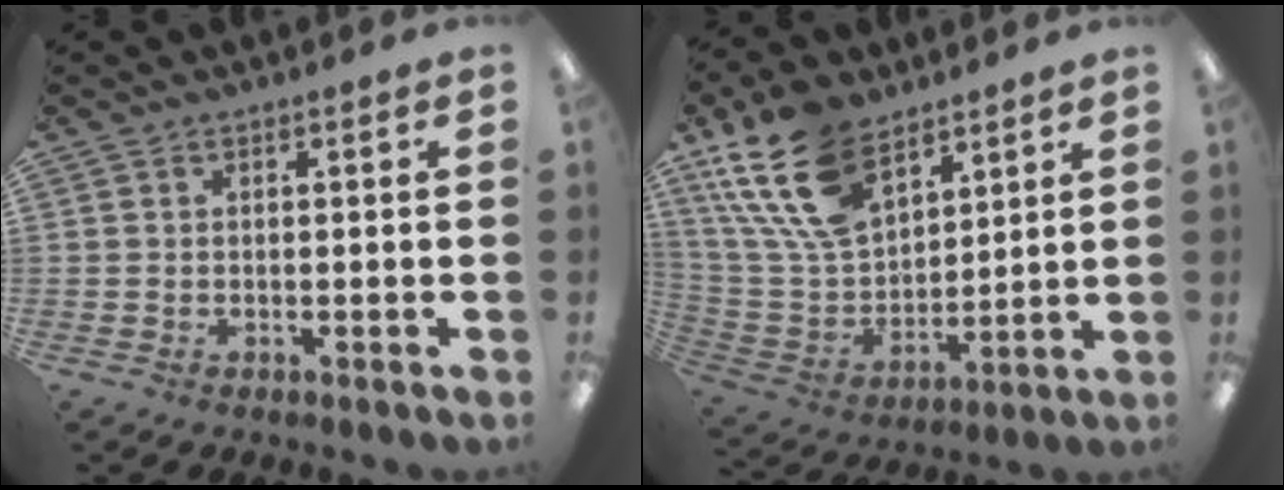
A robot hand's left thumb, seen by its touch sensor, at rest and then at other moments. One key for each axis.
{"total": 20.0, "fx": 12.0, "fy": 11.4, "fz": 11.4, "tx": -0.256, "ty": -0.046, "tz": 0.221}